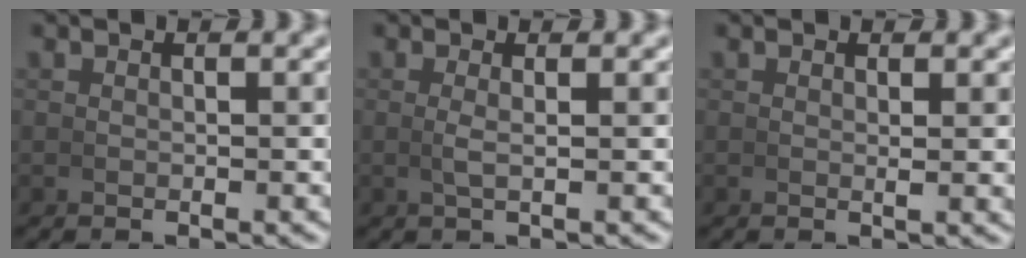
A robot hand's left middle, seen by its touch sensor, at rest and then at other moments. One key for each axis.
{"total": 1.1, "fx": 0.2, "fy": -0.1, "fz": 1.1, "tx": -0.028, "ty": -0.005, "tz": 0.007}
{"total": 0.8, "fx": 0.4, "fy": 0.0, "fz": 0.7, "tx": -0.014, "ty": -0.004, "tz": 0.008}